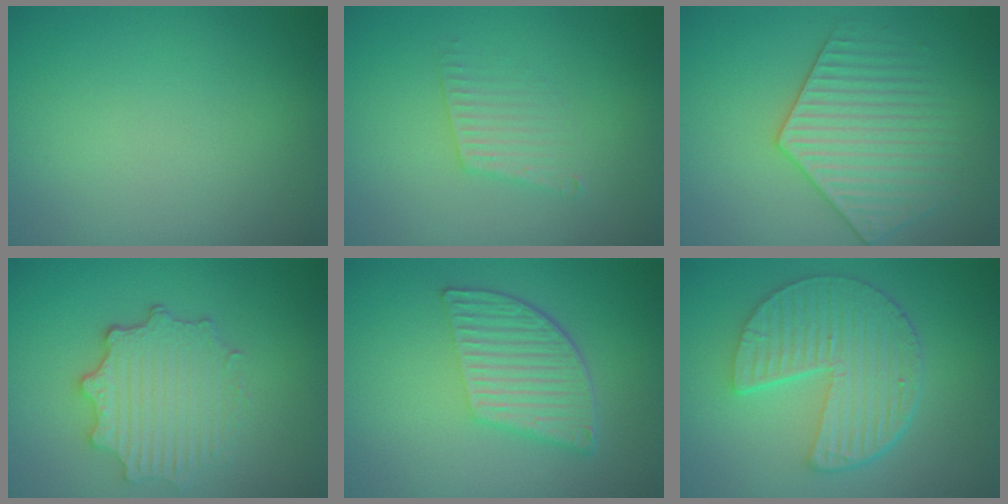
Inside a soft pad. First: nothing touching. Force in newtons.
{"total": 2.0, "press": 2.0, "slide": 0.1}
{"total": 3.6, "press": 3.6, "slide": 0.1}
{"total": 4.4, "press": 3.6, "slide": 2.5}
{"total": 5.5, "press": 3.8, "slide": 4.1}
{"total": 6.4, "press": 4.8, "slide": 4.2}